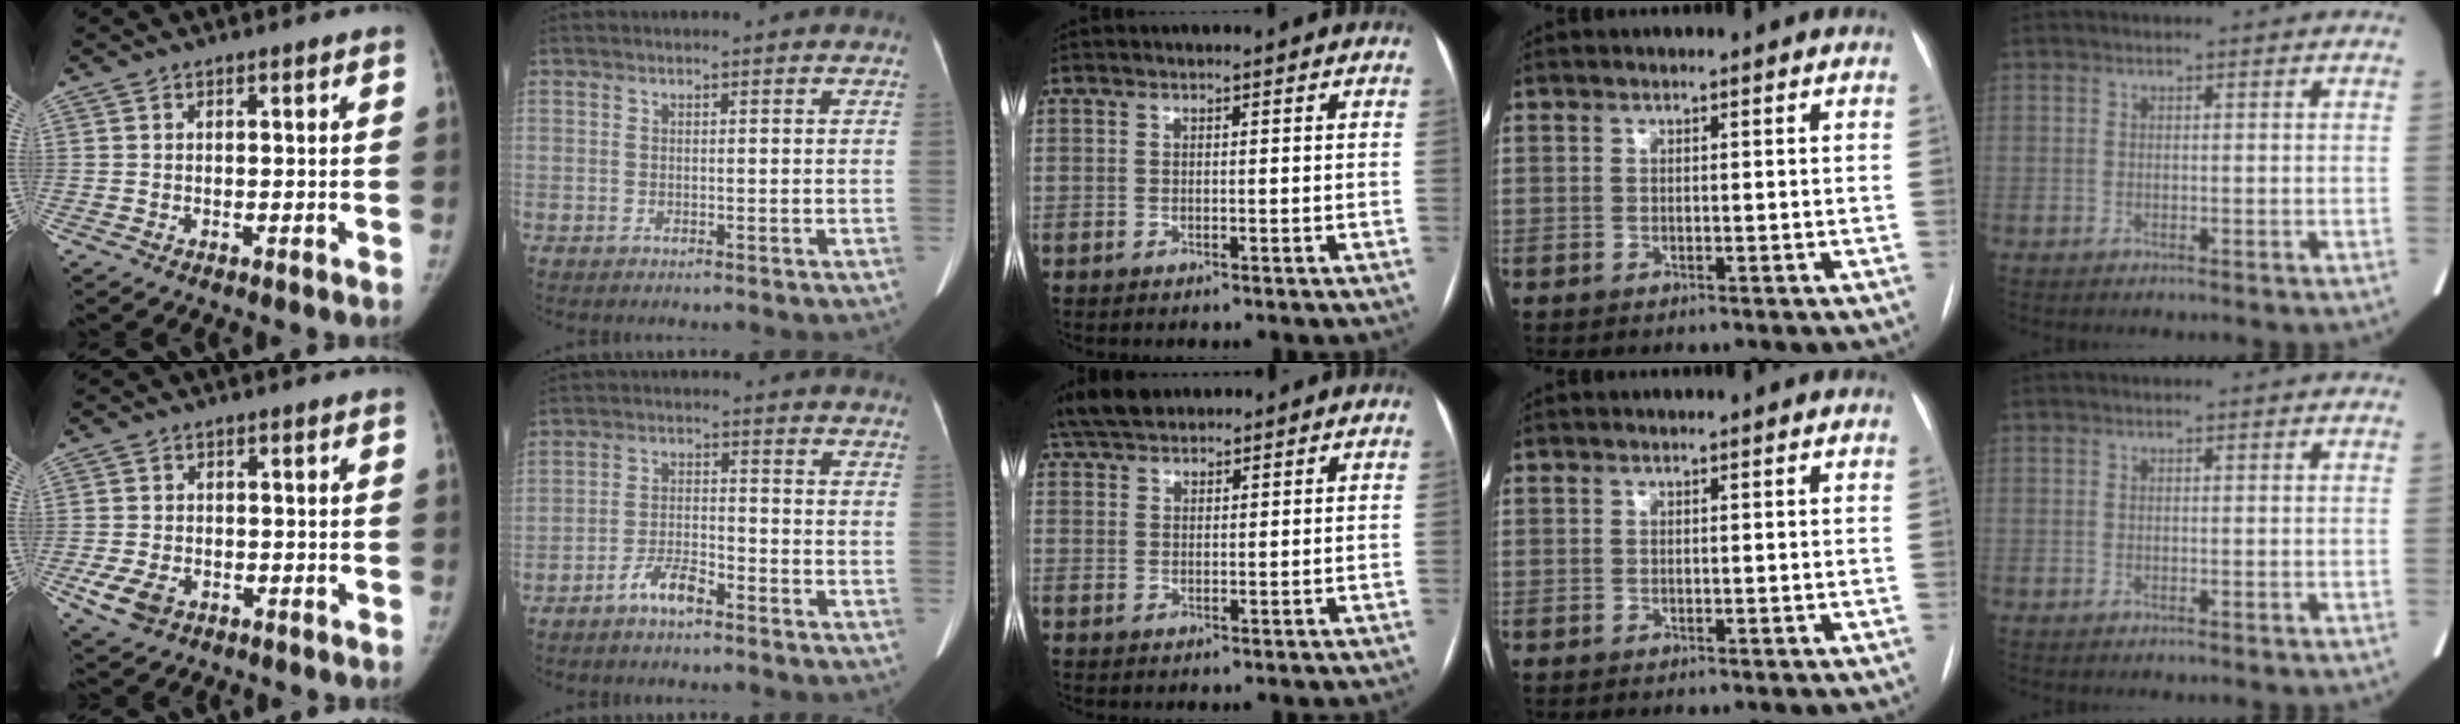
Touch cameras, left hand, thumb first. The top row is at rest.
{"thumb": {"total": 5.4, "force": [-2.3, 3.8, 3.1], "torque": [-0.059, 0.004, -0.036]}, "index": {"total": 4.7, "force": [-3.5, 1.2, 2.9], "torque": [-0.062, 0.004, -0.065]}, "middle": {"total": 6.4, "force": [5.4, 2.2, 2.5], "torque": [-0.051, 0.028, 0.104]}}